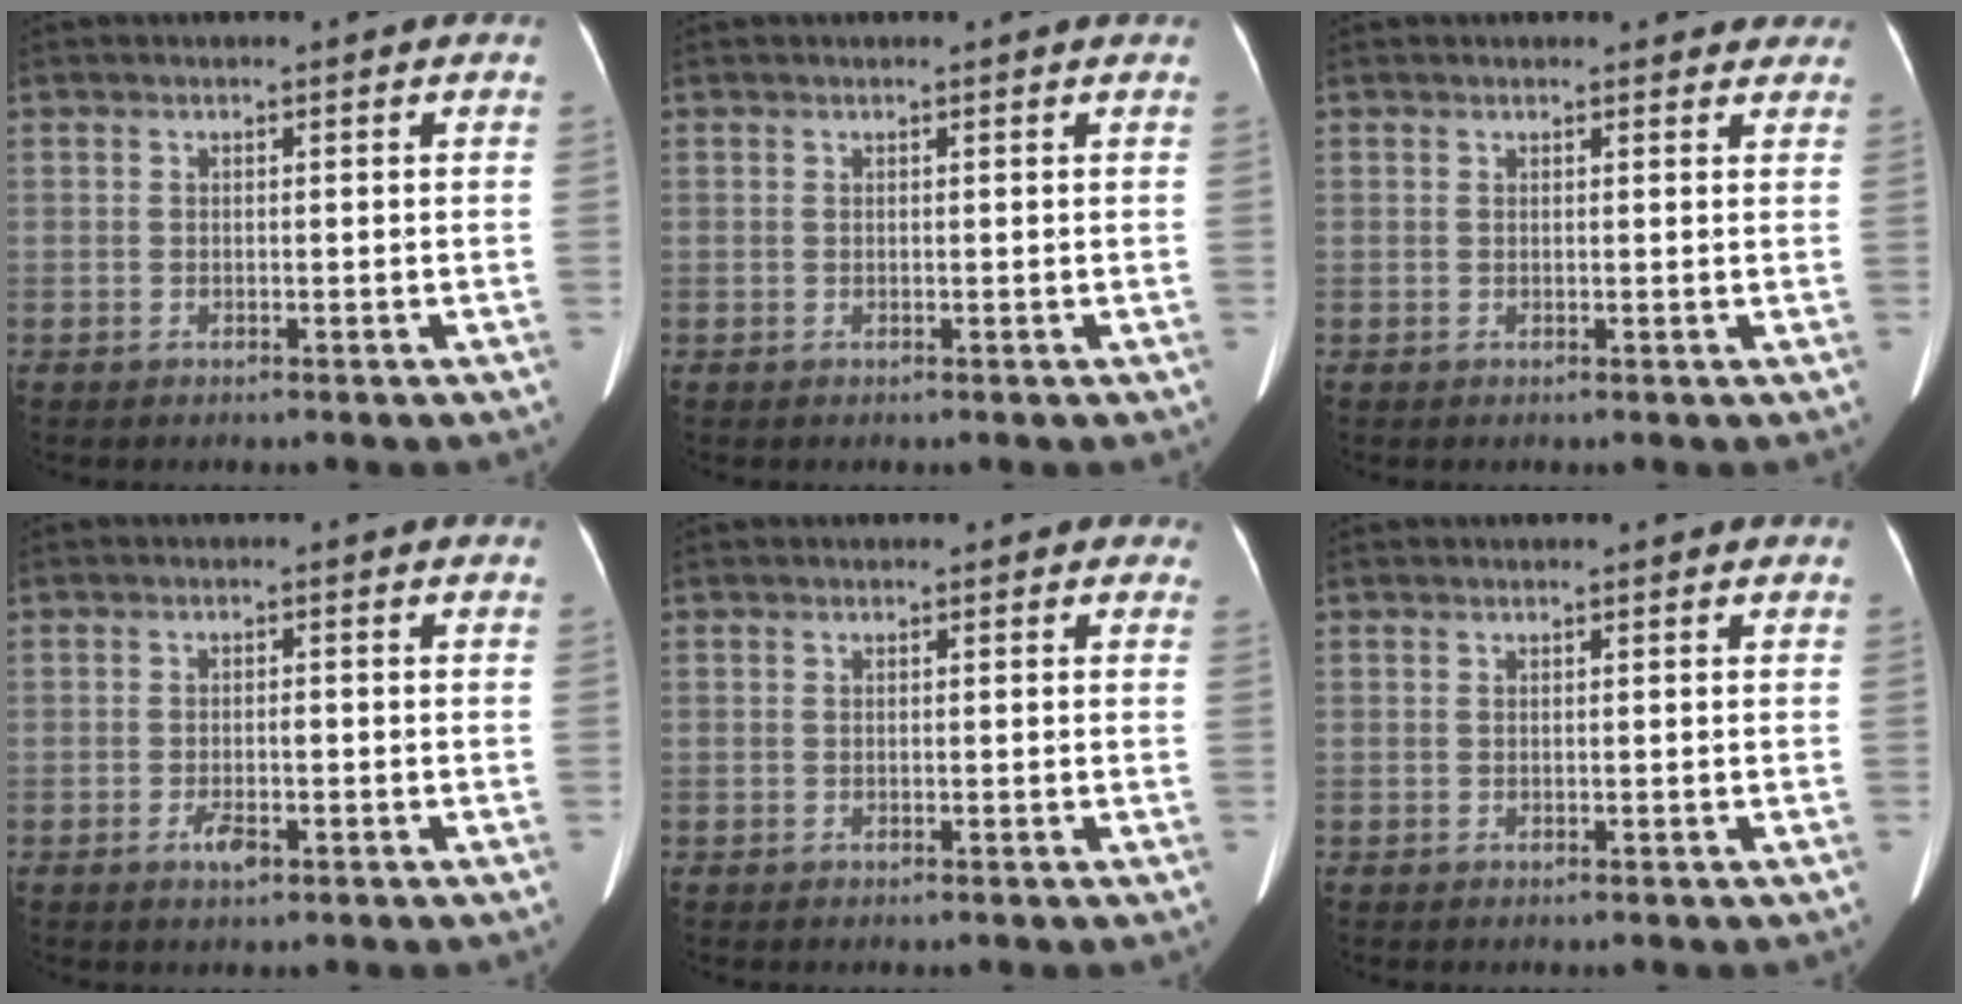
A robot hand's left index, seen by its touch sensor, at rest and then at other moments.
{"total": 0.8, "force": [0.8, 0.0, 0.2], "torque": [-0.011, -0.003, 0.006]}
{"total": 4.8, "force": [4.4, 1.8, 0.6], "torque": [0.009, -0.004, 0.030]}
{"total": 2.5, "force": [-1.4, 0.9, 1.9], "torque": [-0.034, -0.001, -0.020]}
{"total": 0.6, "force": [0.2, 0.6, 0.0], "torque": [0.007, 0.002, -0.006]}
{"total": 0.0}